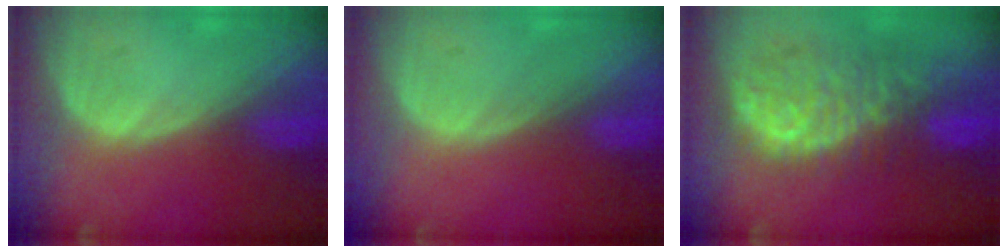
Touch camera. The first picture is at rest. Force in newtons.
{"total": 0.0}
{"total": 11.5, "press": 9.7, "slide": 6.1}